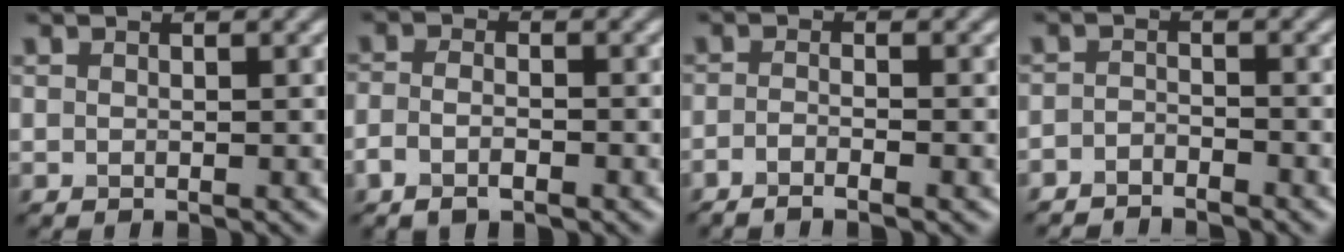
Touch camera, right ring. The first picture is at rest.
{"total": 2.6, "force": [-1.4, 1.1, 1.8], "torque": [-0.040, -0.004, -0.031]}
{"total": 2.6, "force": [-1.5, 0.5, 2.0], "torque": [-0.033, -0.004, -0.033]}
{"total": 2.5, "force": [-2.4, 0.4, 0.6], "torque": [-0.010, -0.005, -0.048]}